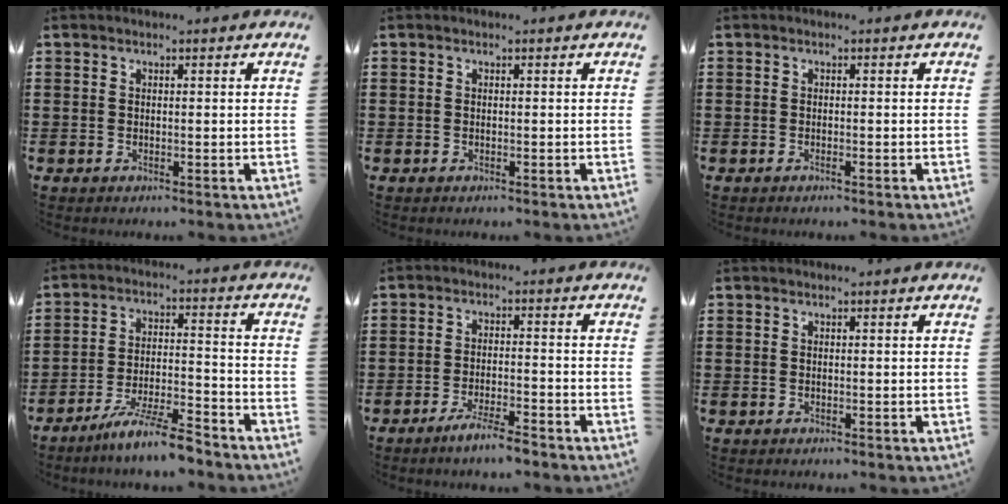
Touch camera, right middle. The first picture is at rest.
{"total": 0.0}
{"total": 0.6, "force": [-0.4, 0.0, 0.4], "torque": [-0.009, -0.002, -0.007]}
{"total": 8.1, "force": [-6.8, 0.2, 4.4], "torque": [-0.084, -0.002, -0.128]}
{"total": 4.1, "force": [-3.5, 0.1, 2.2], "torque": [-0.043, -0.002, -0.064]}
{"total": 0.0}